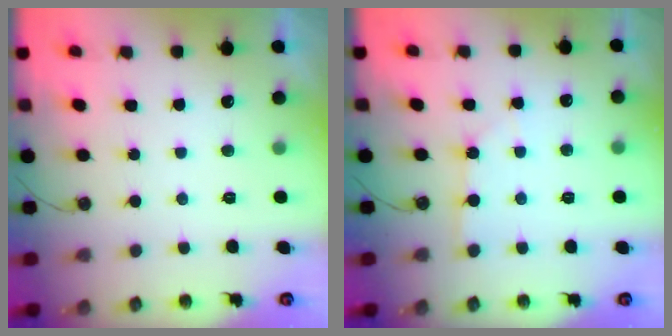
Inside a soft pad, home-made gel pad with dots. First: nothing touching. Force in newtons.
{"total": 1.8, "press": 1.8, "slide": 0.3}